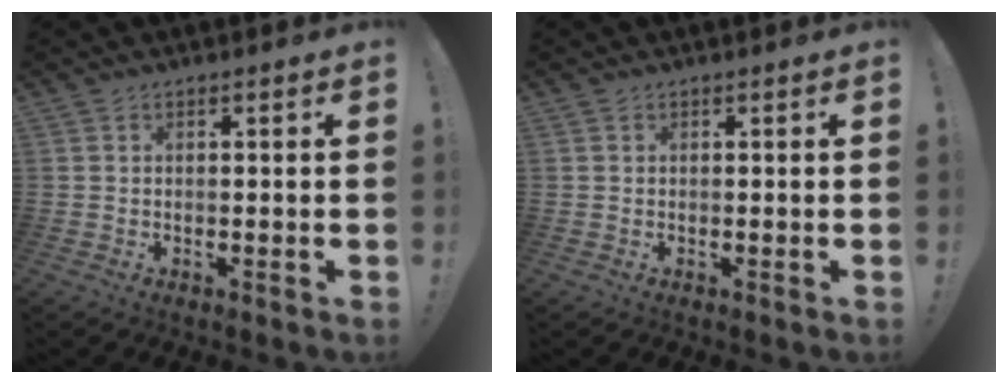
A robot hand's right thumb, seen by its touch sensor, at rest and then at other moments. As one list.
[{"total": 0.0}]